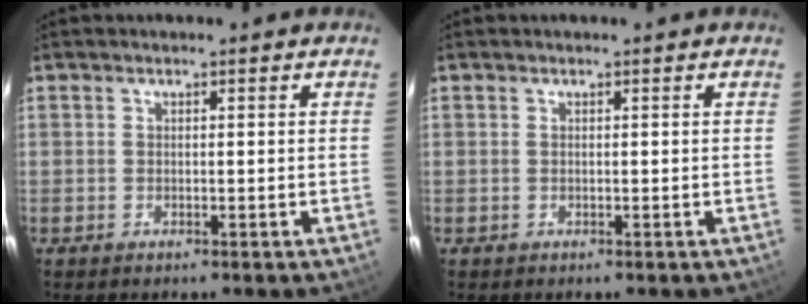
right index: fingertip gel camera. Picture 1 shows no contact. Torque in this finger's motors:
{"motor_torque": [0.00, 0.00, 0.00, 0.00]}